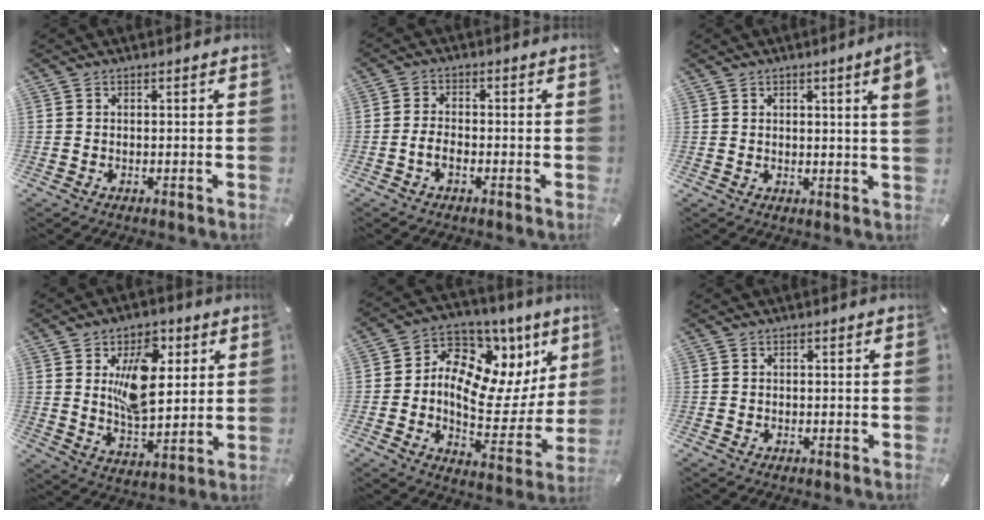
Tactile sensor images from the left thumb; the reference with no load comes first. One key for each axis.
{"total": 3.5, "fx": -1.5, "fy": 1.9, "fz": 2.5, "tx": -0.042, "ty": 0.010, "tz": -0.025}
{"total": 4.4, "fx": 1.8, "fy": 0.2, "fz": 4.1, "tx": -0.063, "ty": -0.007, "tz": 0.026}
{"total": 14.8, "fx": 5.1, "fy": 9.0, "fz": 10.6, "tx": -0.180, "ty": -0.002, "tz": 0.087}
{"total": 13.5, "fx": 3.7, "fy": 9.5, "fz": 8.9, "tx": -0.124, "ty": -0.056, "tz": 0.067}
{"total": 0.0}